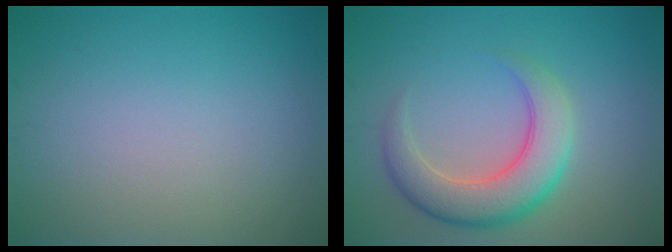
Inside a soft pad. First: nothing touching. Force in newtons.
{"total": 5.7, "press": 5.6, "slide": 0.2}